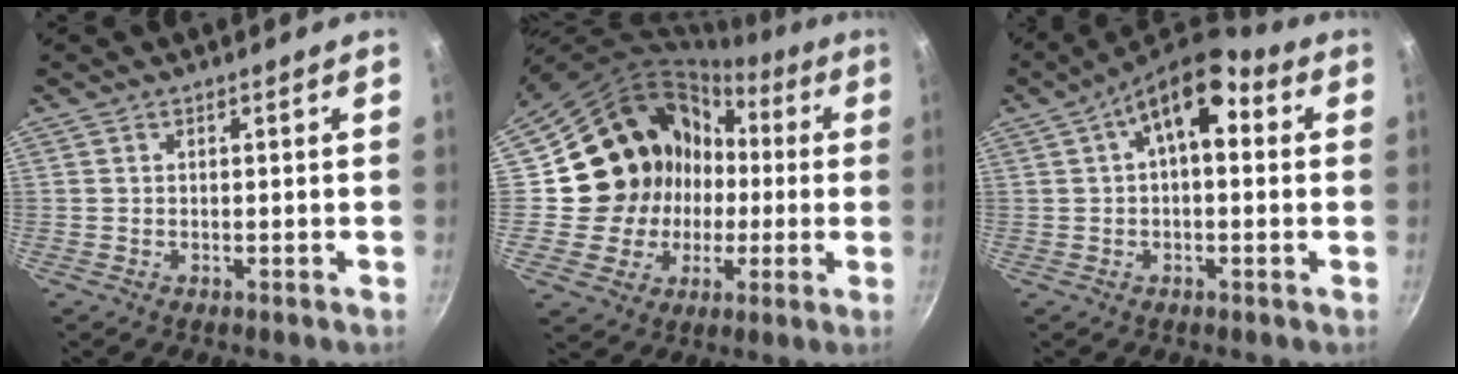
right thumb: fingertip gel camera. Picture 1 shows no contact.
{"total": 18.1, "force": [0.2, 17.0, 6.2], "torque": [-0.085, 0.036, 0.010]}
{"total": 11.2, "force": [3.2, 5.8, 9.0], "torque": [-0.117, 0.028, 0.037]}